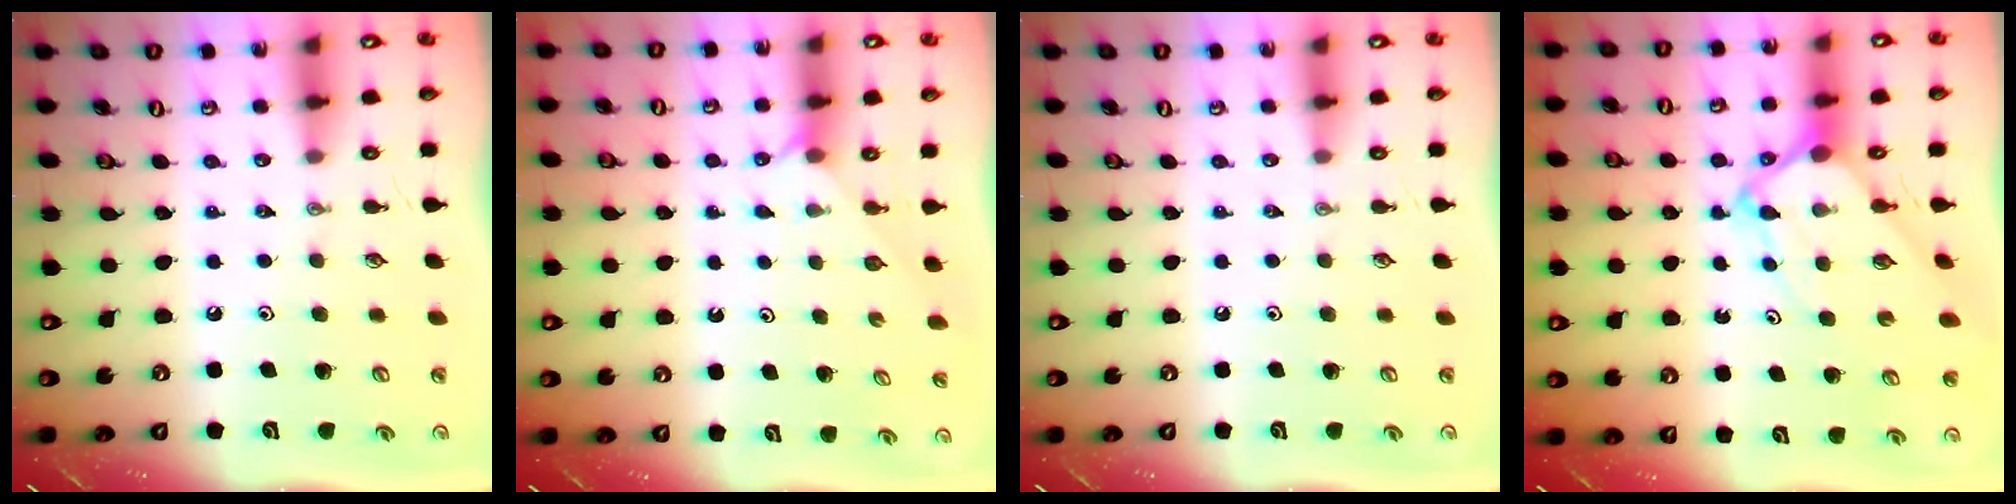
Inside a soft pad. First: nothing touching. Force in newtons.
{"total": 2.0, "press": 1.9, "slide": 0.4}
{"total": 0.0}
{"total": 5.6, "press": 5.6, "slide": 0.6}